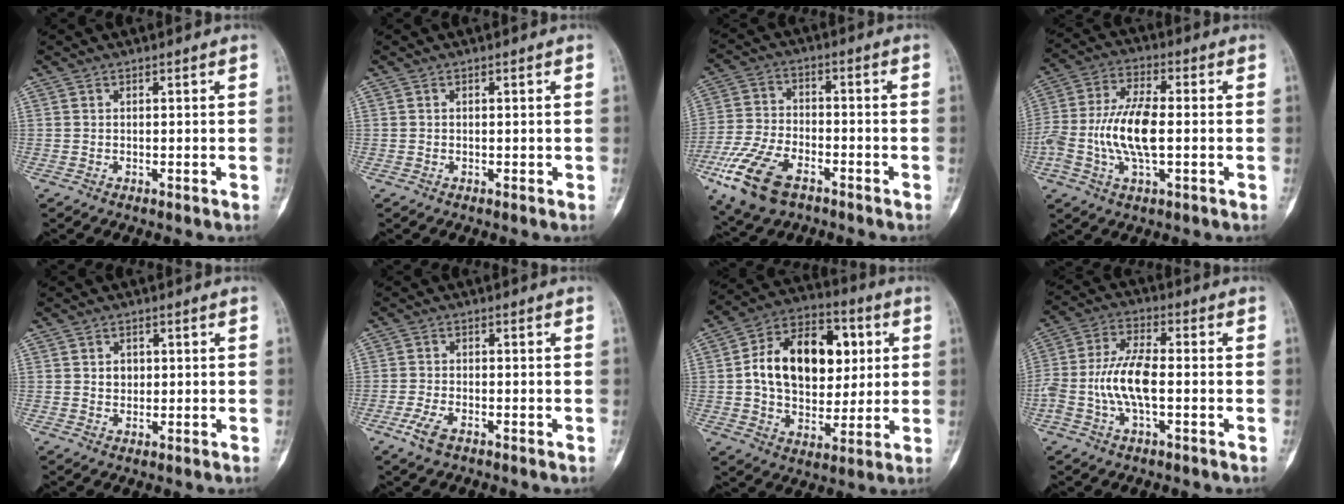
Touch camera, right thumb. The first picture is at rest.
{"total": 0.0}
{"total": 14.3, "force": [-7.5, 7.7, 9.5], "torque": [-0.191, 0.012, -0.142]}
{"total": 13.1, "force": [-1.7, 6.0, 11.5], "torque": [-0.248, 0.021, -0.036]}
{"total": 2.5, "force": [0.4, 2.2, 1.2], "torque": [0.002, 0.002, 0.006]}
{"total": 4.2, "force": [-2.4, 2.1, 2.7], "torque": [-0.060, 0.004, -0.049]}
{"total": 21.0, "force": [3.3, 14.1, 15.1], "torque": [-0.205, 0.017, 0.056]}
{"total": 10.3, "force": [-1.8, 4.7, 9.0], "torque": [-0.193, 0.030, -0.040]}